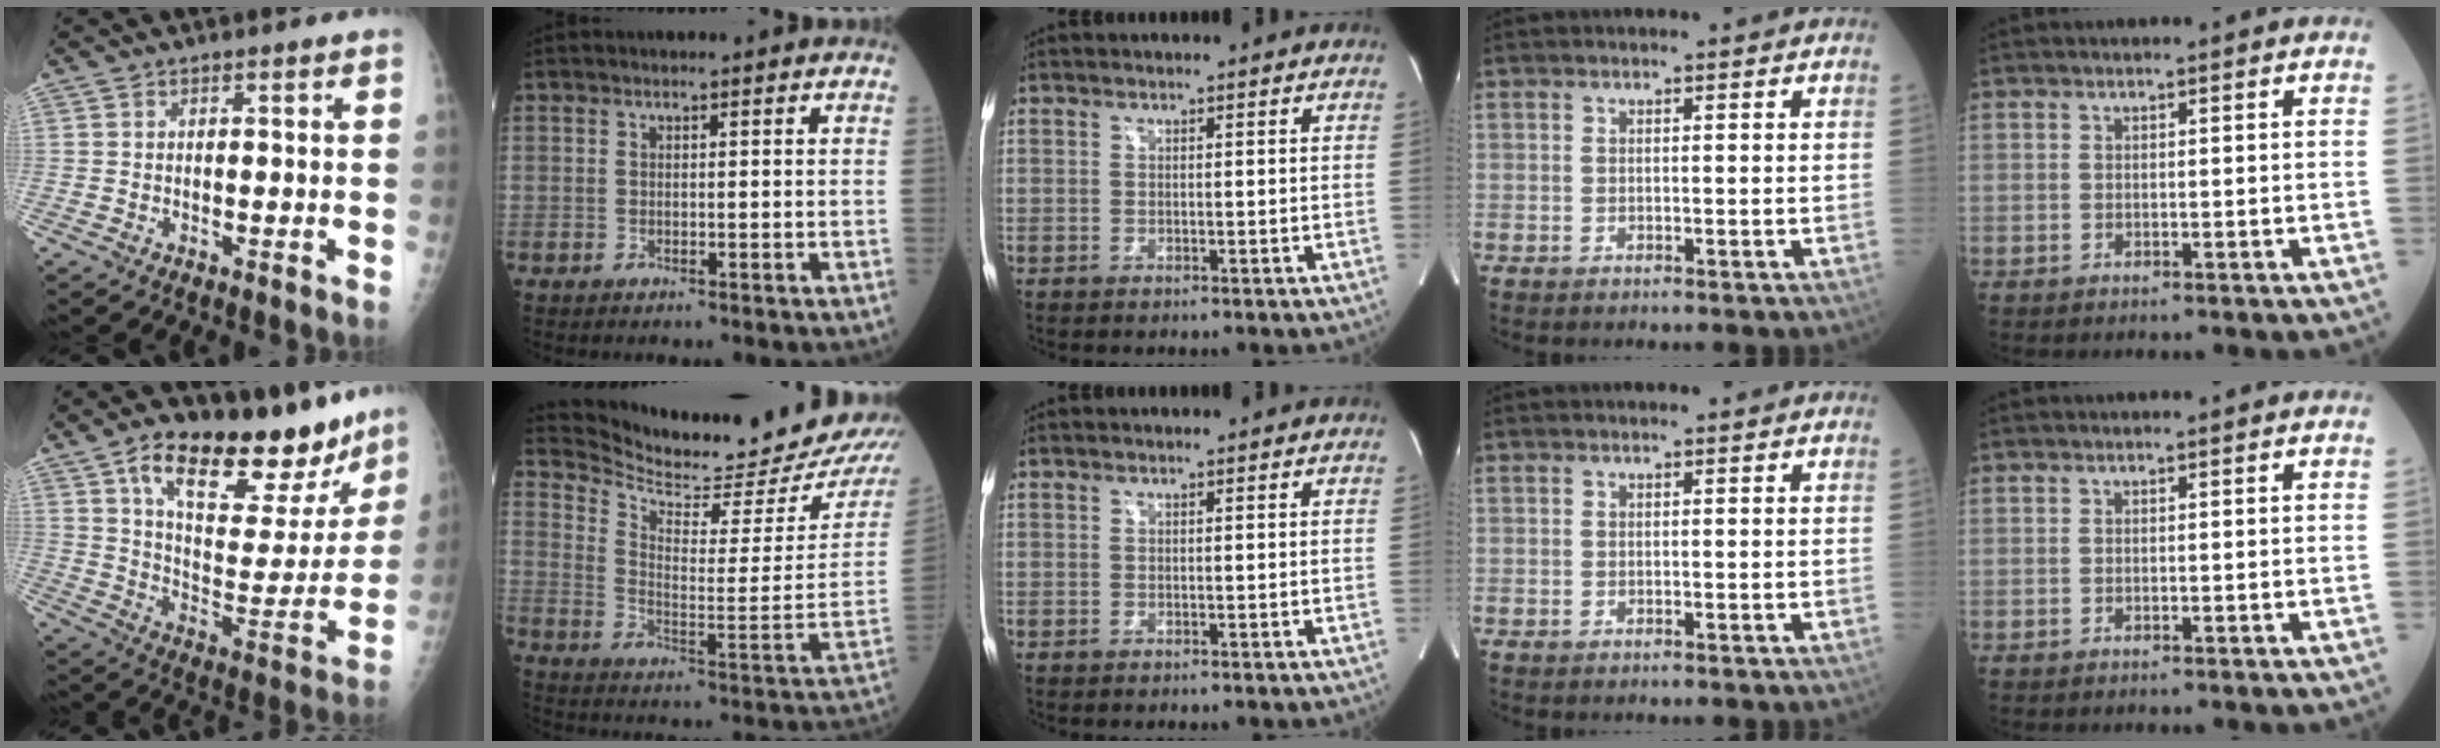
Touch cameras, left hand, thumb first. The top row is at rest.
{"thumb": {"total": 25.1, "force": [16.6, 10.7, 15.5], "torque": [-0.179, -0.057, 0.260]}, "index": {"total": 17.8, "force": [17.1, -0.3, 4.9], "torque": [-0.088, -0.099, 0.246]}}